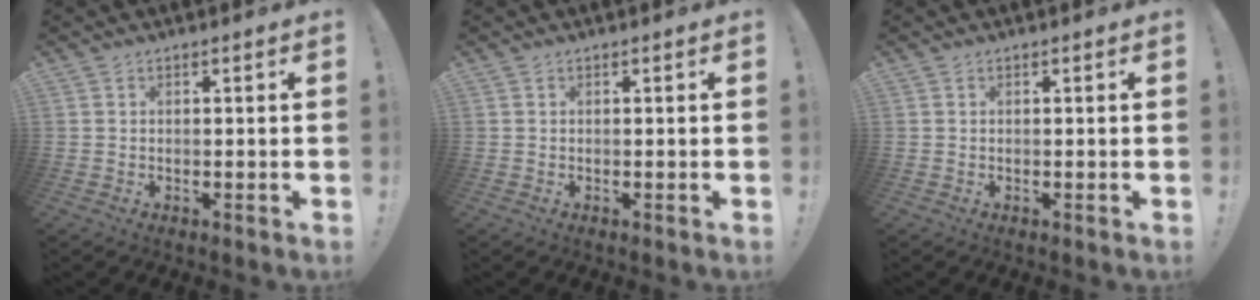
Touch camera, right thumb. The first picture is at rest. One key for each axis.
{"total": 0.0}
{"total": 0.0}